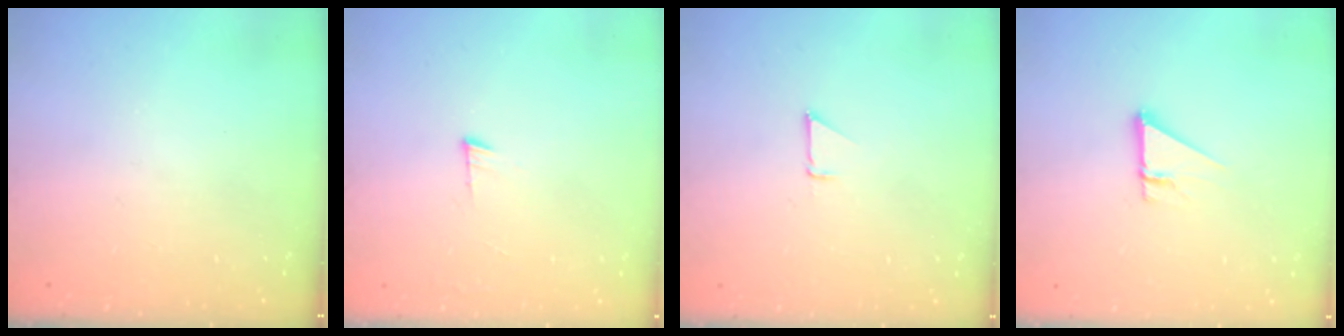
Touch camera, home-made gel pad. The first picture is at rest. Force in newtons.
{"total": 3.6, "press": 3.5, "slide": 0.5}
{"total": 0.9, "press": 0.9, "slide": 0.1}
{"total": 2.7, "press": 2.7, "slide": 0.2}